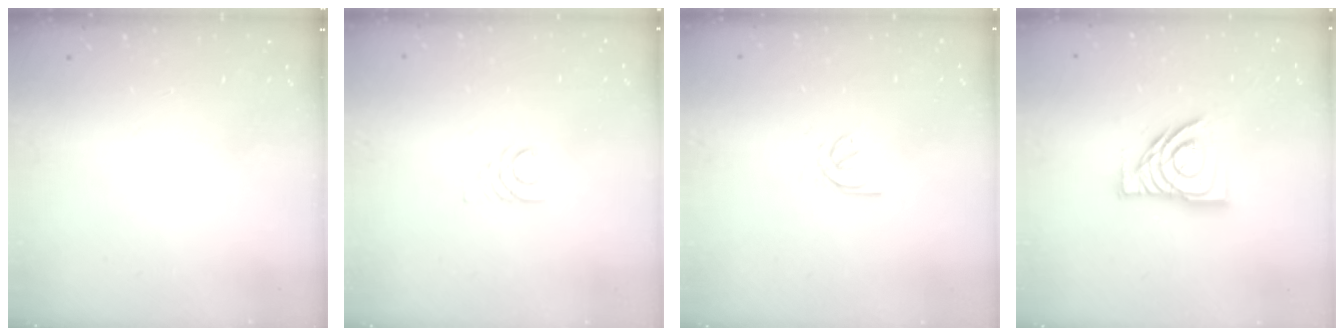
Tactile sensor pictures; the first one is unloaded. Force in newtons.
{"total": 1.7, "press": 1.7, "slide": 0.2}
{"total": 1.7, "press": 1.6, "slide": 0.5}
{"total": 13.3, "press": 13.3, "slide": 1.2}